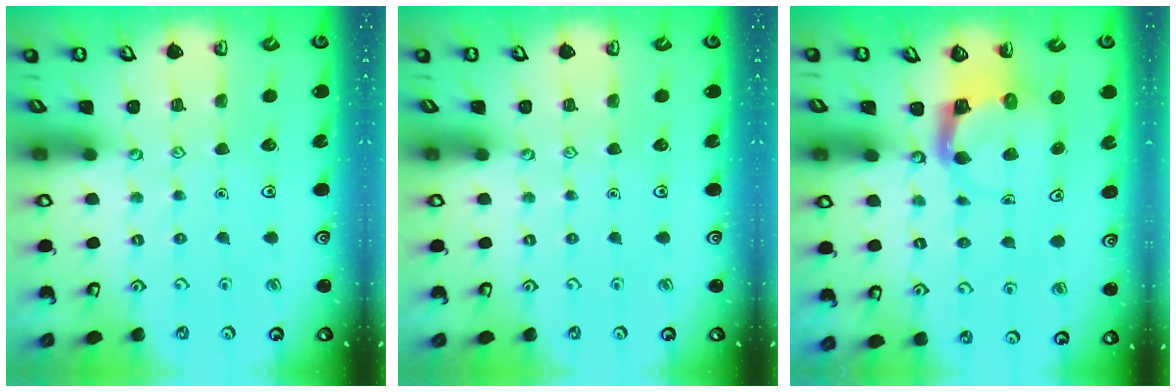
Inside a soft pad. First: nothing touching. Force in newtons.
{"total": 0.0}
{"total": 3.7, "press": 3.6, "slide": 0.7}